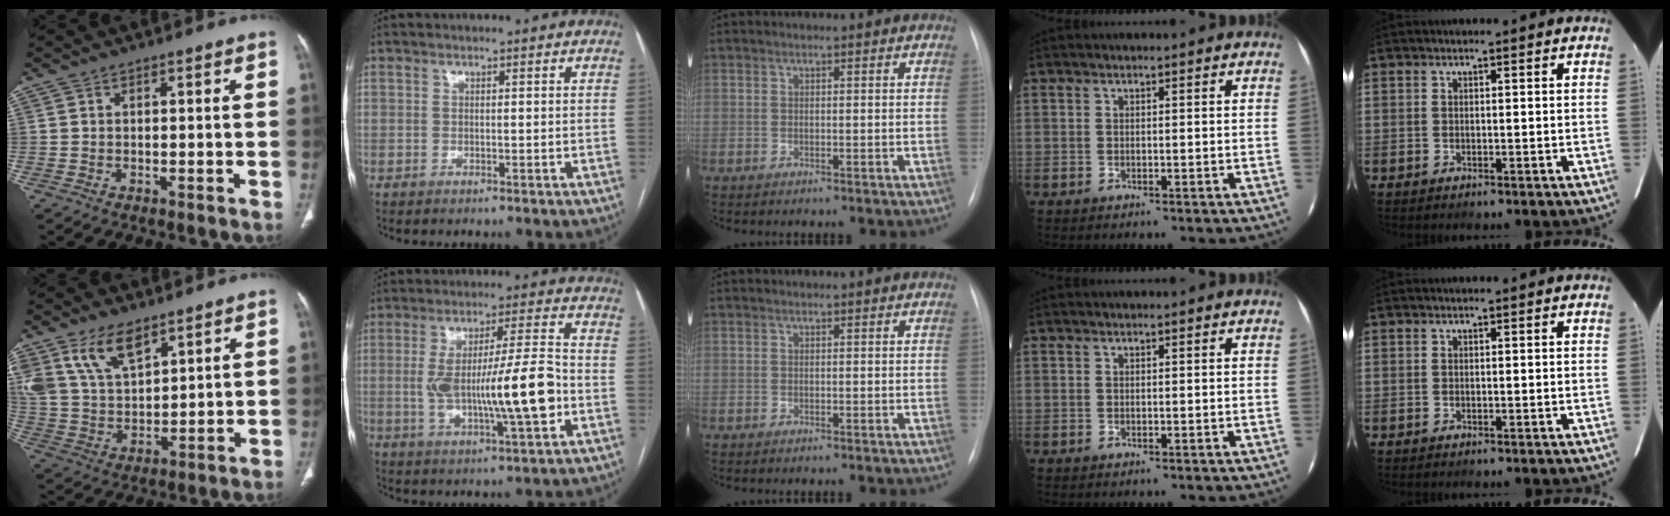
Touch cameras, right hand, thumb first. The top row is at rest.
{"thumb": {"total": 12.5, "force": [7.6, 6.4, 7.5], "torque": [-0.127, -0.025, 0.161]}, "index": {"total": 14.9, "force": [-2.2, 2.1, 14.6], "torque": [-0.260, 0.009, -0.031]}}